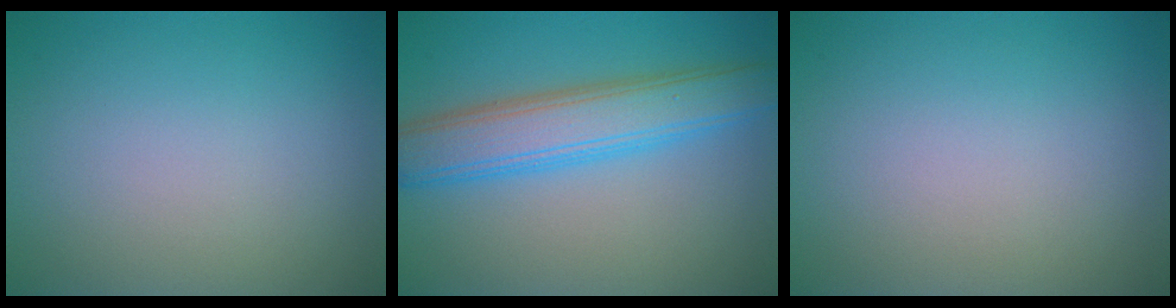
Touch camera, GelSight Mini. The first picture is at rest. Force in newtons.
{"total": 6.1, "press": 6.1, "slide": 0.1}
{"total": 0.0}